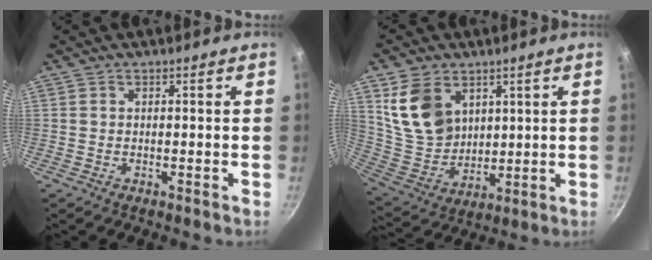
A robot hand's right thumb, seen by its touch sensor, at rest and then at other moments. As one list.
[{"total": 13.2, "force": [5.8, 9.5, 7.1], "torque": [-0.104, -0.033, 0.131]}]